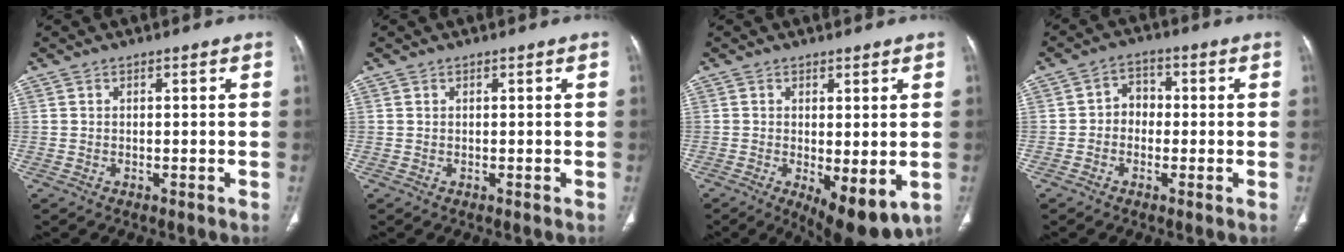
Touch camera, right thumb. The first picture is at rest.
{"total": 0.0}
{"total": 9.4, "force": [-2.2, 3.5, 8.4], "torque": [-0.119, -0.026, -0.023]}
{"total": 4.3, "force": [-0.6, 3.6, 2.1], "torque": [-0.005, 0.021, -0.022]}